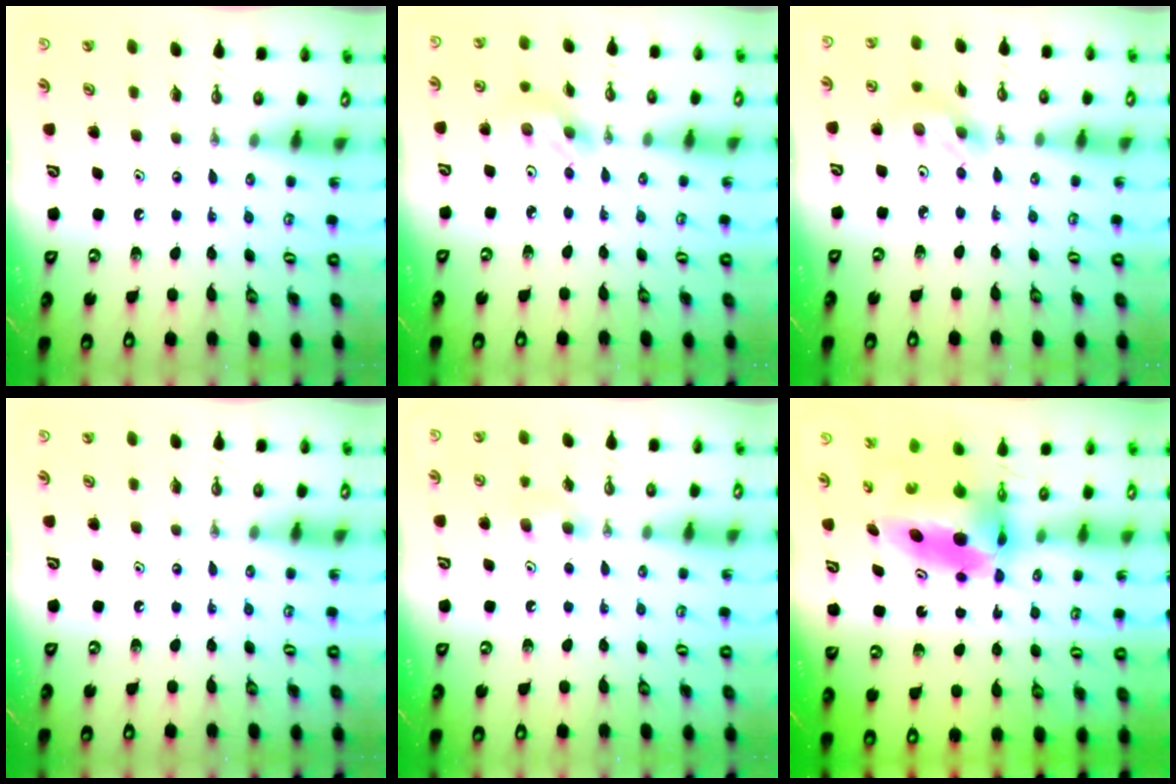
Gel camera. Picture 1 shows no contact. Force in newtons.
{"total": 3.4, "press": 3.2, "slide": 1.0}
{"total": 3.4, "press": 3.2, "slide": 1.0}
{"total": 0.0}
{"total": 5.2, "press": 5.0, "slide": 1.3}
{"total": 7.9, "press": 7.8, "slide": 1.5}